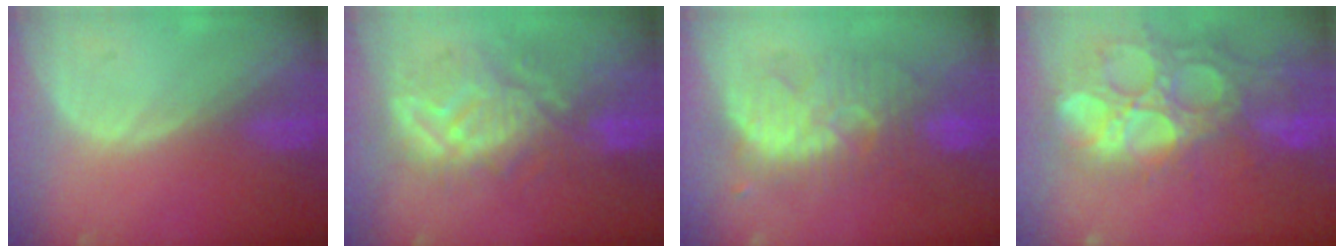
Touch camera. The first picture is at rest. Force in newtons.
{"total": 10.7, "press": 10.2, "slide": 3.5}
{"total": 9.1, "press": 9.1, "slide": 0.6}
{"total": 15.4, "press": 12.8, "slide": 8.6}